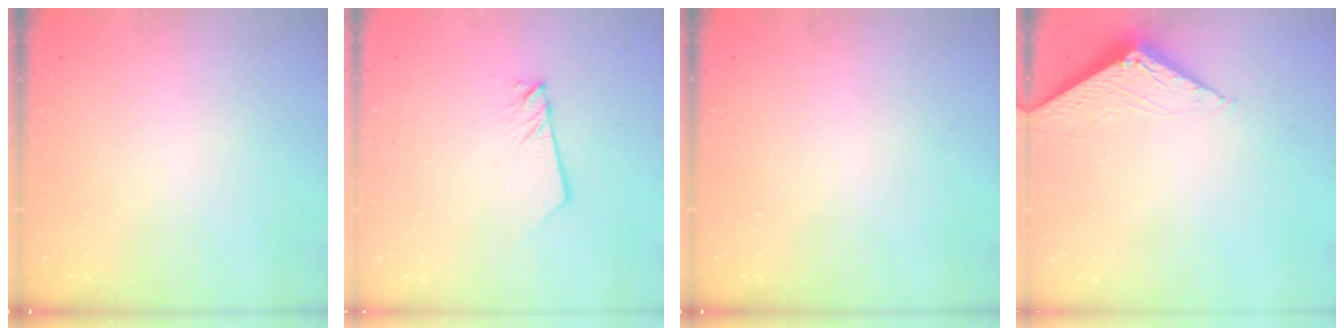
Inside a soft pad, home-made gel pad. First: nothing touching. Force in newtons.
{"total": 2.2, "press": 2.2, "slide": 0.1}
{"total": 0.0}
{"total": 3.0, "press": 3.0, "slide": 0.5}